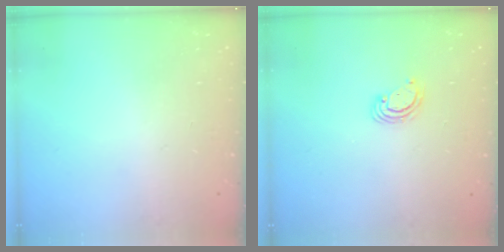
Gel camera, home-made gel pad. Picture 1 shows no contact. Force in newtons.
{"total": 2.4, "press": 2.4, "slide": 0.2}